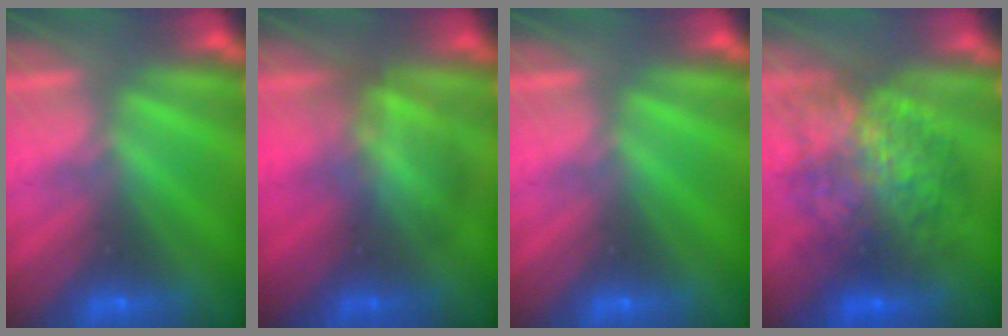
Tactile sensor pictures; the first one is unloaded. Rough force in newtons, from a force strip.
{"total": 2.9}
{"total": 0.0}
{"total": 6.9}